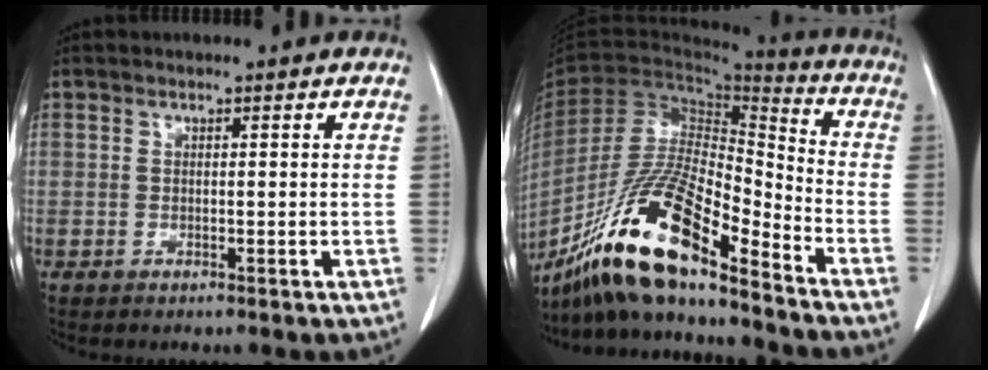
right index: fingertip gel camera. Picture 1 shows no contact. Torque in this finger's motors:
{"motor_torque": [1.19, -0.93, 0.43, 0.21]}